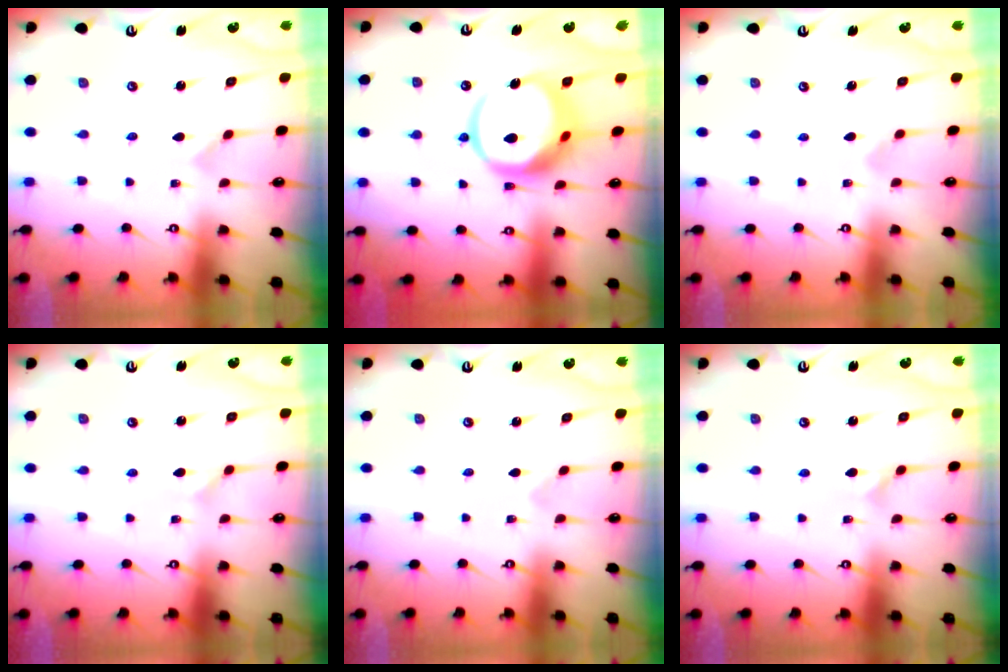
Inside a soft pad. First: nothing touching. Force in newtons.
{"total": 15.1, "press": 15.0, "slide": 1.7}
{"total": 1.3, "press": 1.2, "slide": 0.4}
{"total": 2.2, "press": 2.2, "slide": 0.4}
{"total": 0.0}
{"total": 2.3, "press": 2.3, "slide": 0.1}